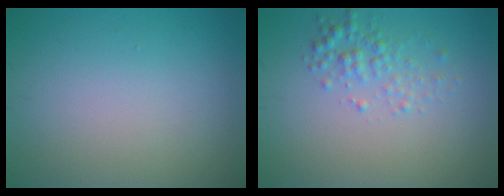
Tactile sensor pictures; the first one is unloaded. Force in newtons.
{"total": 2.0, "press": 2.0, "slide": 0.1}